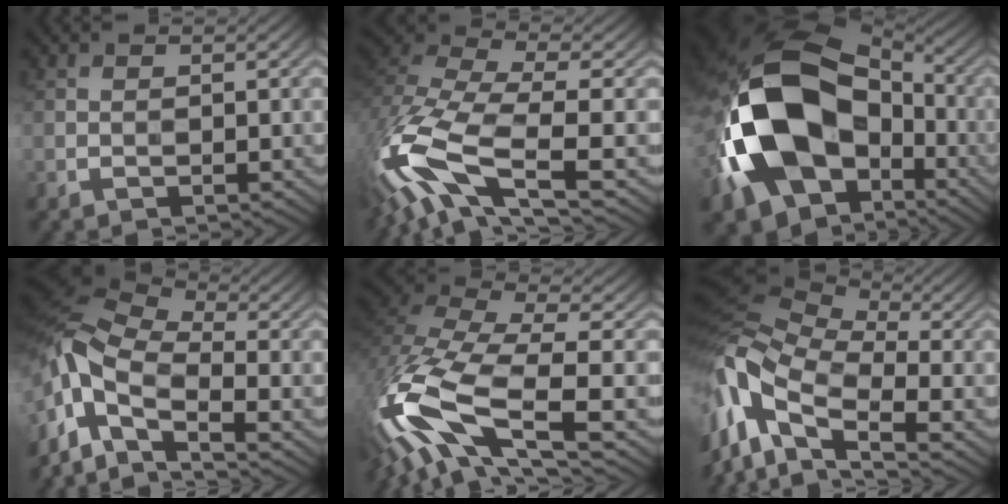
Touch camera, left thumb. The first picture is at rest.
{"total": 13.6, "force": [-5.7, 5.5, 11.1], "torque": [-0.265, -0.024, -0.119]}
{"total": 19.8, "force": [-4.4, 14.0, 13.3], "torque": [-0.292, -0.027, -0.074]}
{"total": 12.5, "force": [-4.3, 5.4, 10.4], "torque": [-0.251, 0.003, -0.095]}
{"total": 15.5, "force": [-6.1, 6.1, 12.9], "torque": [-0.313, -0.026, -0.122]}
{"total": 14.6, "force": [-3.8, 8.1, 11.5], "torque": [-0.284, -0.010, -0.073]}